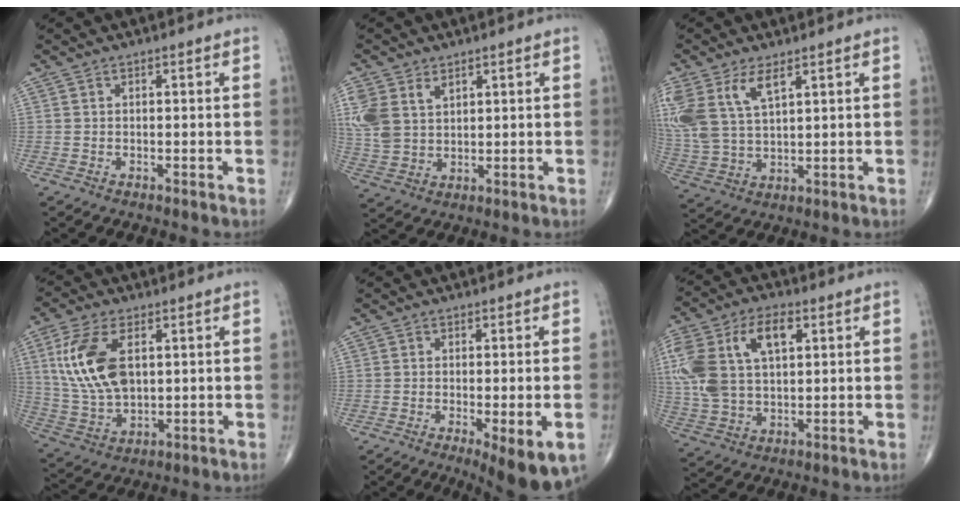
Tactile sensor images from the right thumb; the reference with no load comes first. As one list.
[{"total": 9.9, "force": [4.0, 6.7, 6.1], "torque": [-0.136, -0.004, 0.092]}, {"total": 13.0, "force": [6.0, 6.4, 9.6], "torque": [-0.221, -0.011, 0.129]}, {"total": 14.3, "force": [3.5, 7.9, 11.3], "torque": [-0.230, -0.008, 0.077]}, {"total": 10.5, "force": [-4.5, 2.9, 9.1], "torque": [-0.126, -0.008, -0.061]}, {"total": 17.8, "force": [4.8, 10.2, 13.7], "torque": [-0.292, 0.015, 0.089]}]